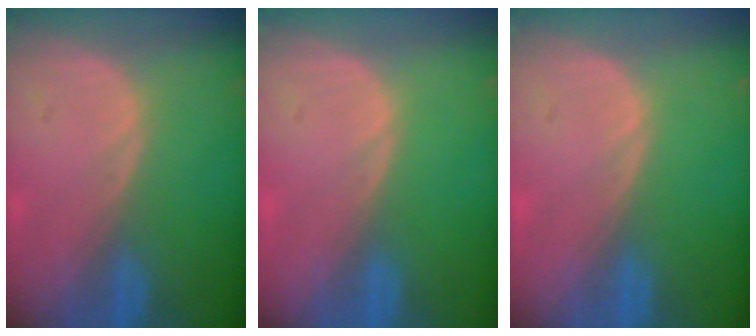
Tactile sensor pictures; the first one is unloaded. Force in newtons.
{"total": 0.0}
{"total": 0.0}